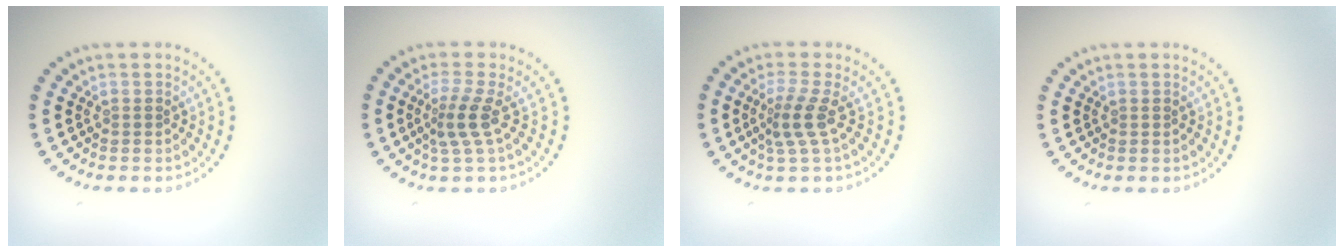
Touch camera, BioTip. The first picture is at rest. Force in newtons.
{"total": 2.5, "press": 1.8, "slide": 1.8}
{"total": 2.7, "press": 1.9, "slide": 1.9}
{"total": 0.0}